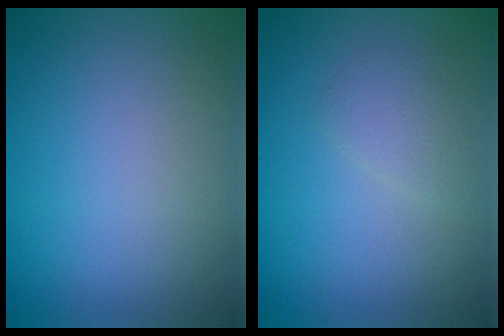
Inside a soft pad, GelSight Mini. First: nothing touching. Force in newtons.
{"total": 1.5, "press": 1.4, "slide": 0.1}